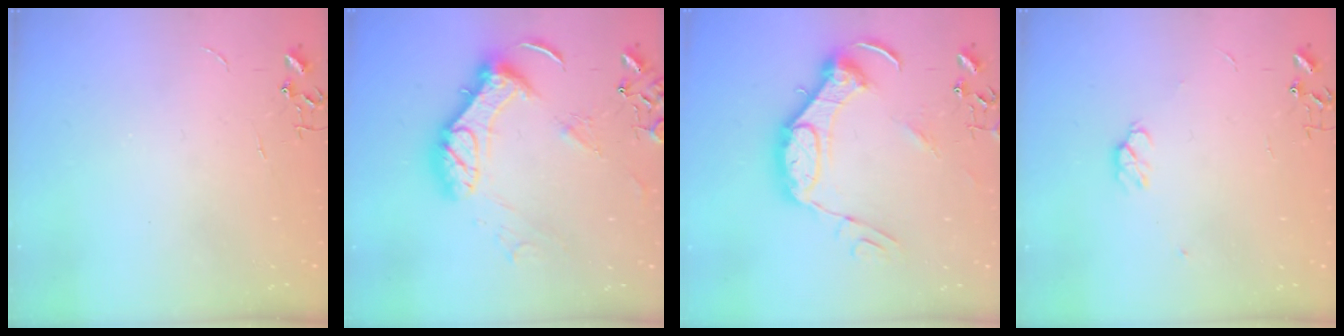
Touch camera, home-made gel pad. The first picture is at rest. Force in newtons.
{"total": 16.9, "press": 16.7, "slide": 2.1}
{"total": 15.6, "press": 15.6, "slide": 1.5}
{"total": 4.4, "press": 4.3, "slide": 0.8}